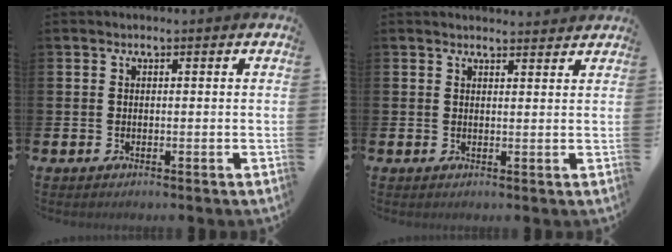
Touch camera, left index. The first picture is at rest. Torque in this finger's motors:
{"motor_torque": [0.47, -0.78, 0.12, 0.01]}